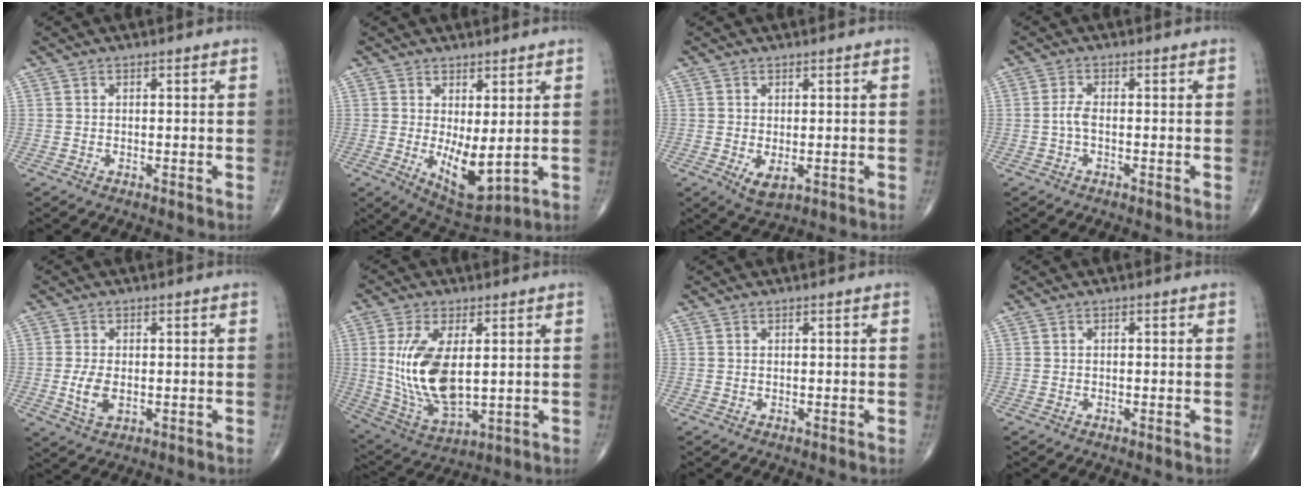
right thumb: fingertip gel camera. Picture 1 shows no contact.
{"total": 8.2, "force": [0.0, 3.3, 7.5], "torque": [-0.112, -0.022, 0.018]}
{"total": 3.4, "force": [-0.7, 1.7, 2.8], "torque": [-0.044, -0.010, 0.000]}
{"total": 1.9, "force": [-0.4, 0.6, 1.8], "torque": [-0.040, 0.000, -0.011]}
{"total": 4.8, "force": [-0.6, 2.7, 3.9], "torque": [-0.078, -0.008, -0.006]}
{"total": 15.0, "force": [1.8, 7.2, 13.1], "torque": [-0.259, -0.020, 0.052]}
{"total": 0.0}
{"total": 0.0}